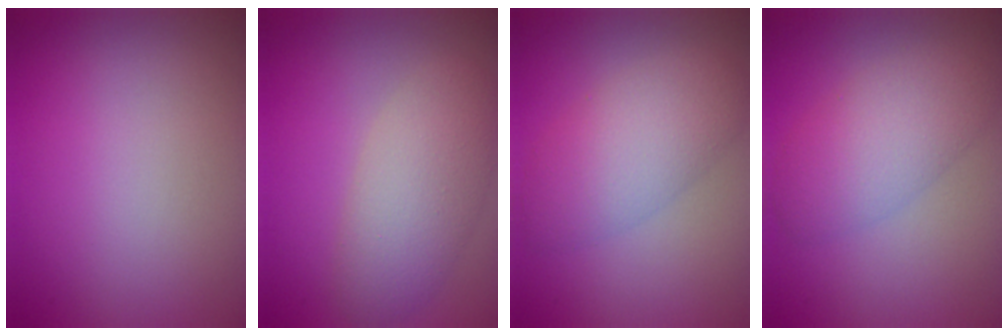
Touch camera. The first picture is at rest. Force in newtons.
{"total": 4.6, "press": 4.6, "slide": 0.0}
{"total": 5.1, "press": 5.1, "slide": 0.2}
{"total": 5.0, "press": 5.0, "slide": 0.2}